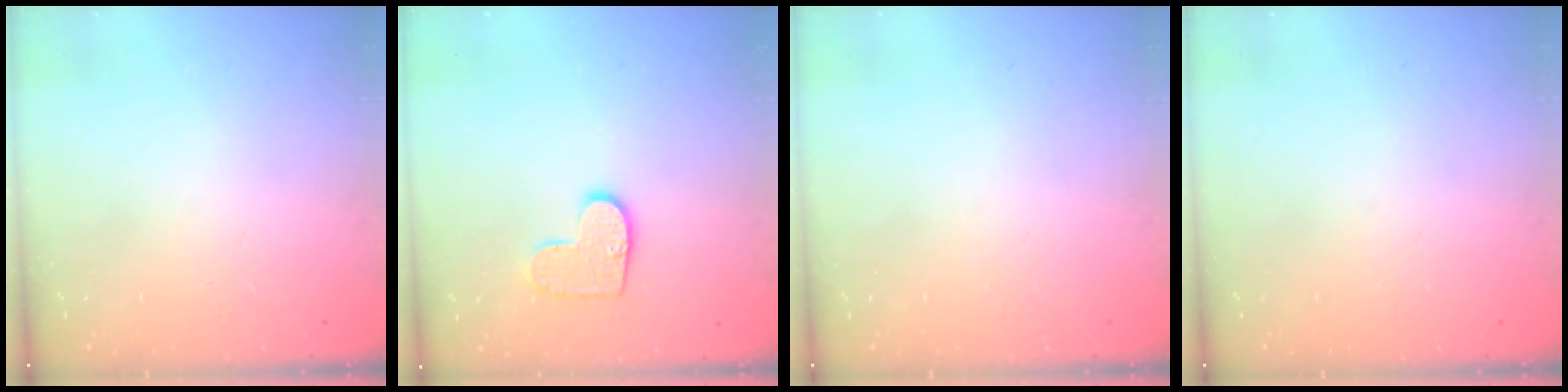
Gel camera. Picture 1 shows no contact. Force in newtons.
{"total": 9.8, "press": 9.8, "slide": 0.4}
{"total": 0.0}
{"total": 0.0}